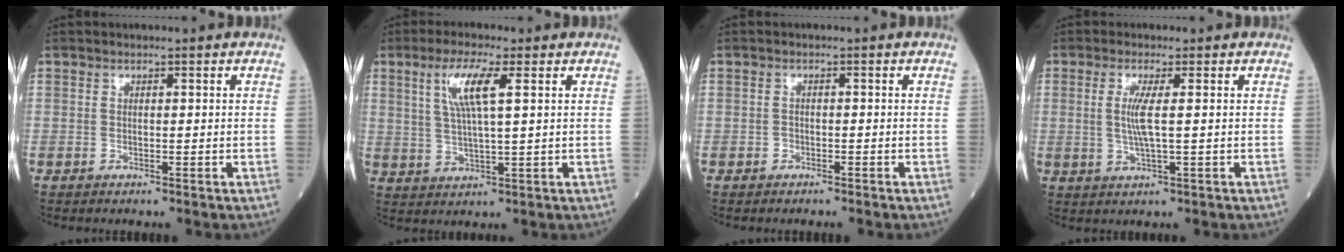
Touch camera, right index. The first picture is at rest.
{"total": 6.8, "force": [2.7, 0.5, 6.2], "torque": [-0.130, 0.006, 0.057]}
{"total": 0.8, "force": [-0.6, 0.4, 0.1], "torque": [-0.005, 0.003, -0.010]}
{"total": 3.7, "force": [0.5, 0.0, 3.7], "torque": [-0.082, -0.006, 0.013]}